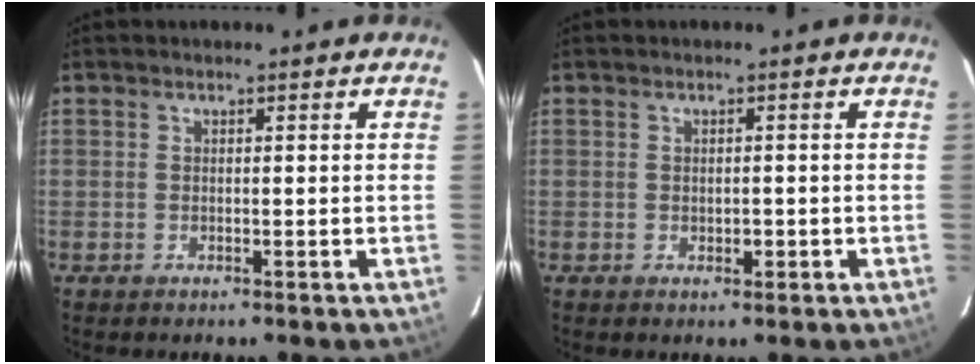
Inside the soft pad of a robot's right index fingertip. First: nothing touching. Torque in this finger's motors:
{"motor_torque": [-0.11, 0.05, -0.02, 0.00]}